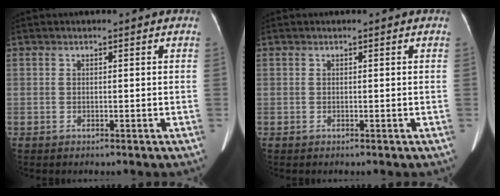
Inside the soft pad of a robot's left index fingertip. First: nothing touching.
{"total": 0.0}